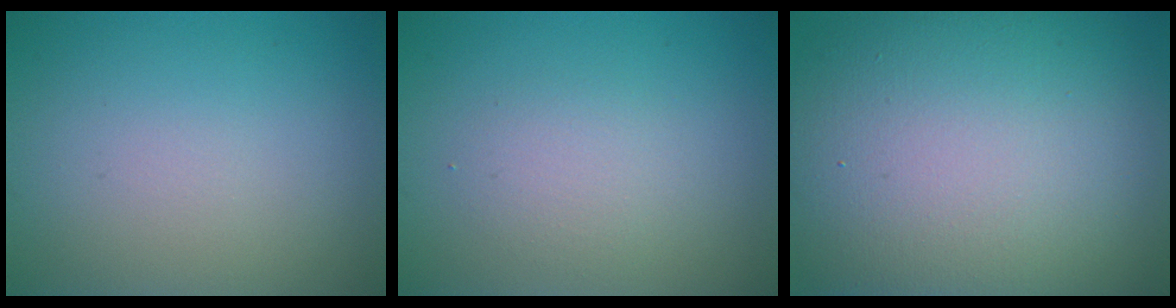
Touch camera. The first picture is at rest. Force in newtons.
{"total": 1.9, "press": 1.9, "slide": 0.1}
{"total": 16.4, "press": 16.4, "slide": 1.5}